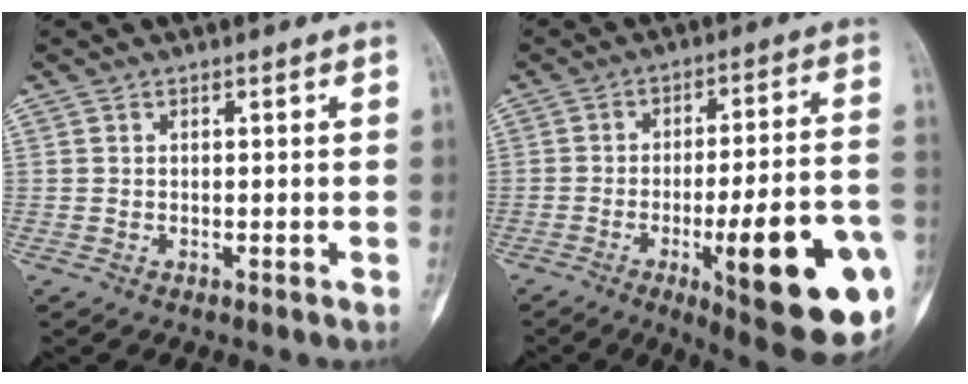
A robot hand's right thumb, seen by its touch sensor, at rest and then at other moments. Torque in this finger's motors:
{"motor_torque": [2.78, 2.23, 1.97, -0.80, 0.49]}